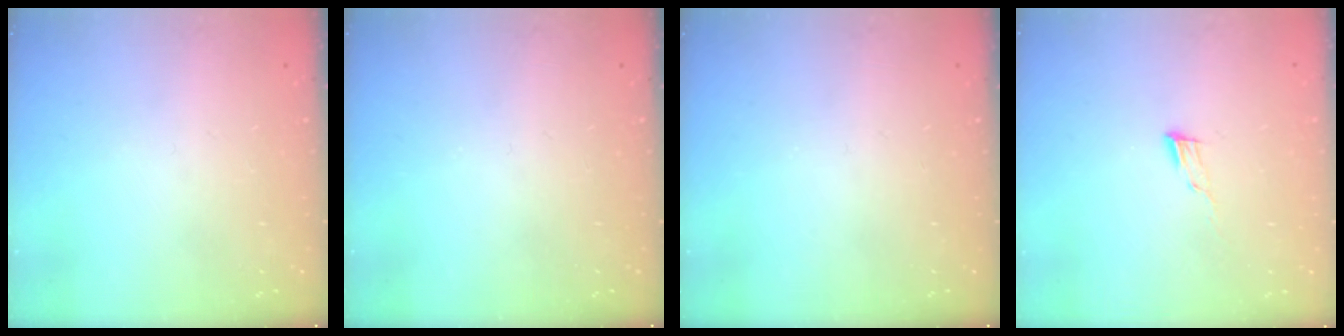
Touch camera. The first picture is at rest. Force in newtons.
{"total": 0.0}
{"total": 0.0}
{"total": 4.6, "press": 4.6, "slide": 0.4}